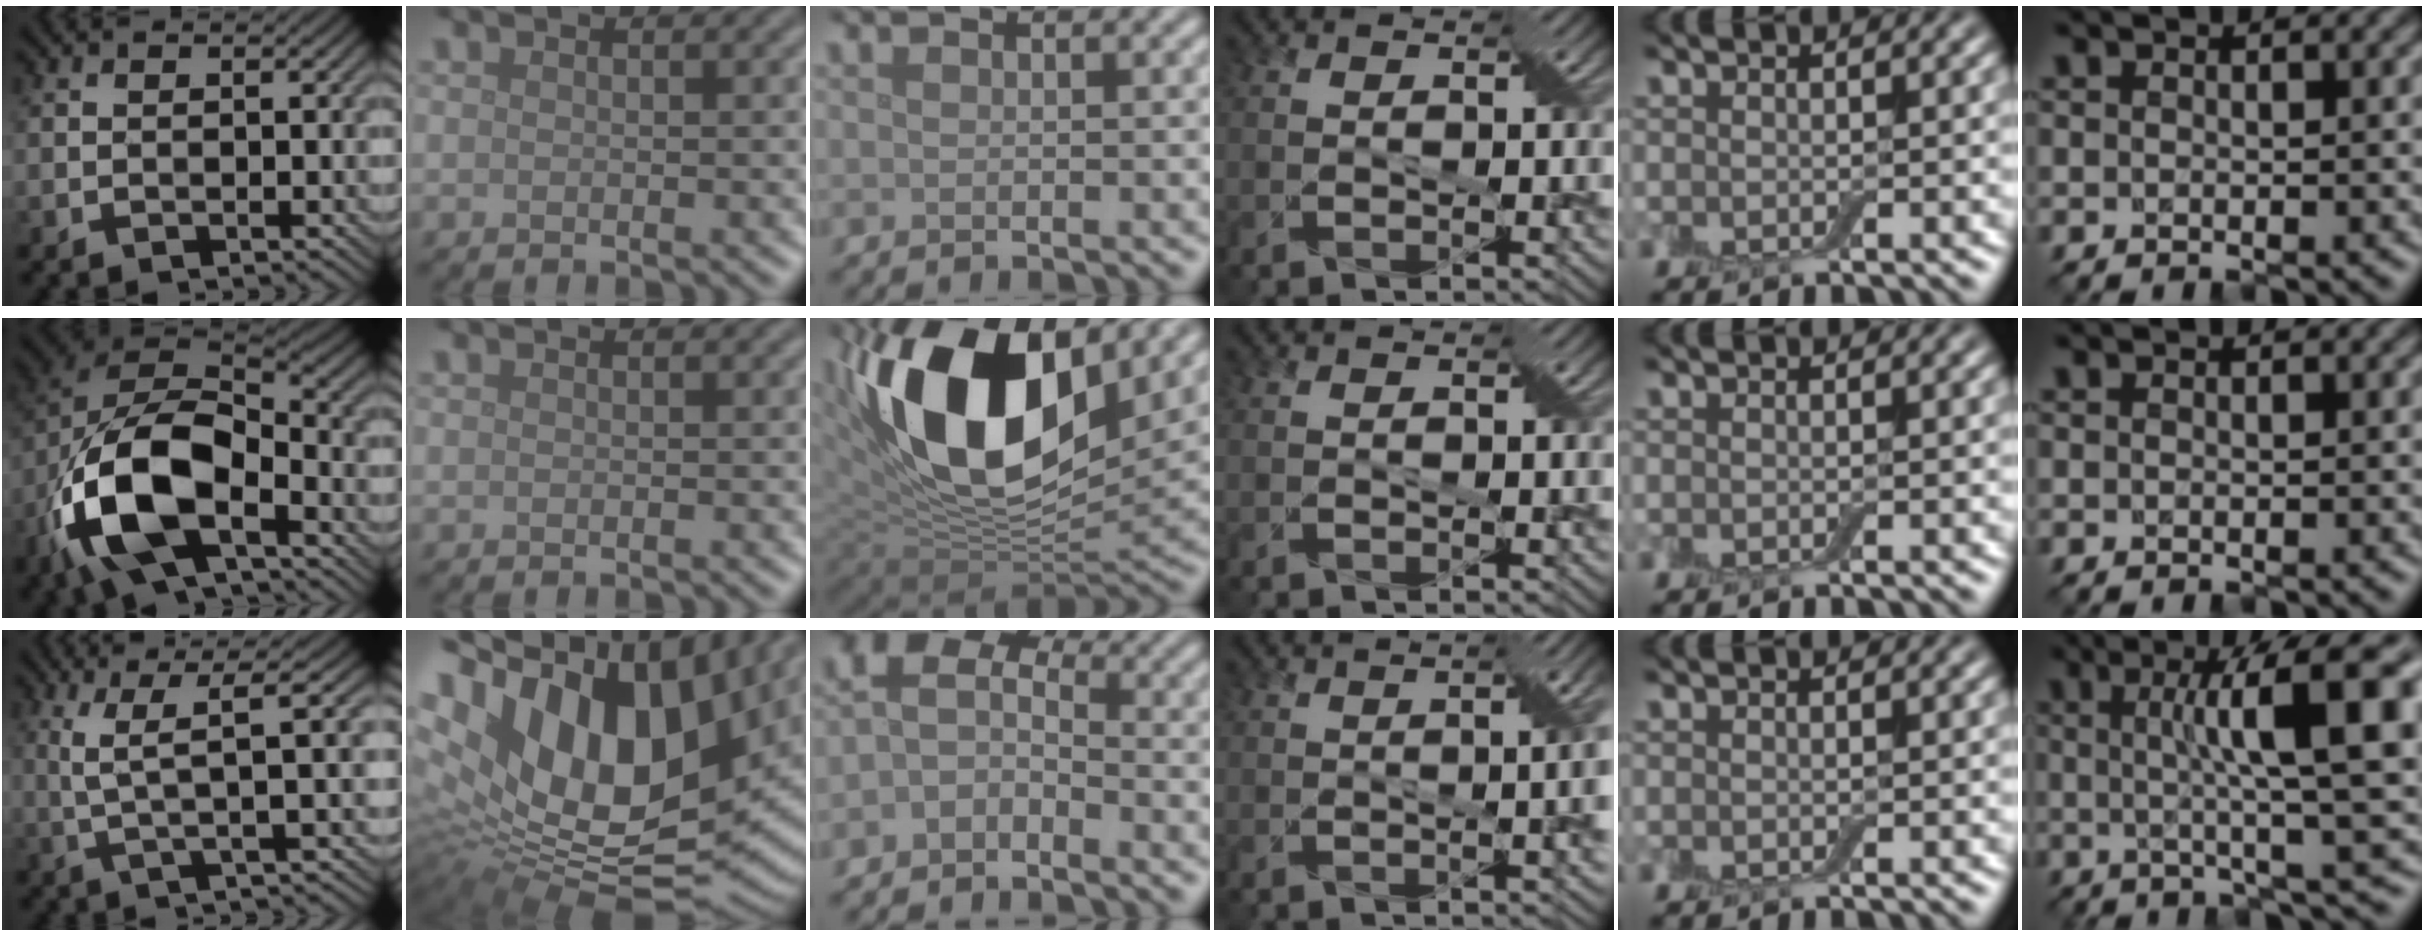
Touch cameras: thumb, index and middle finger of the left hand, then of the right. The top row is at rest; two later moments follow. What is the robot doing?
{"motion": "cut", "object": "cling film"}